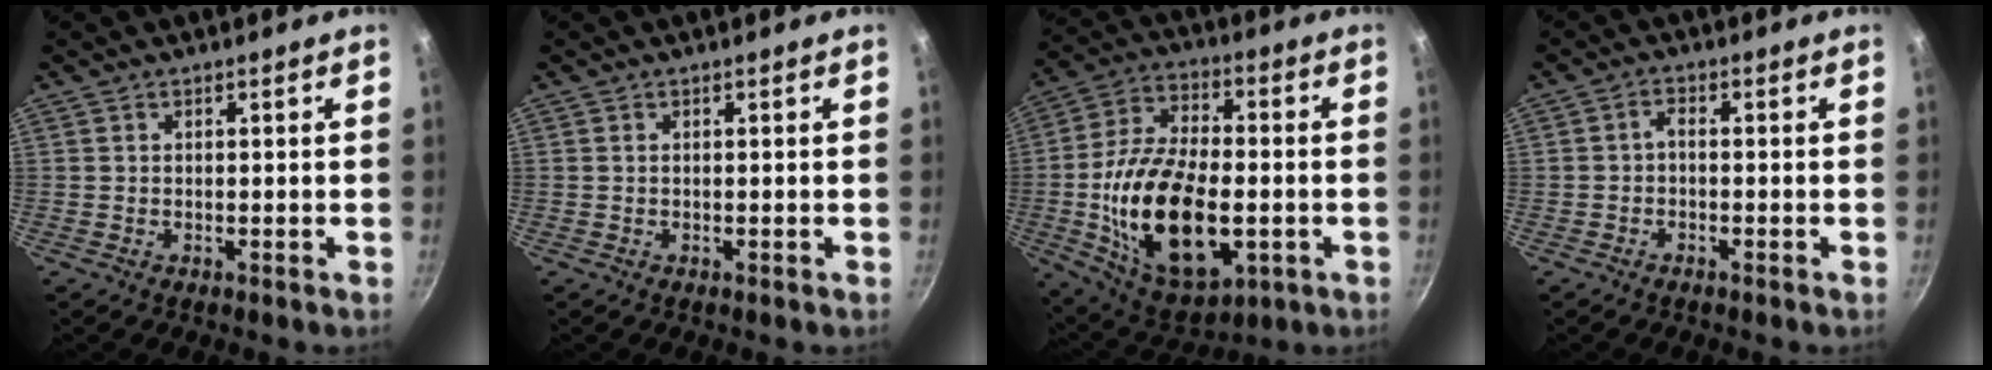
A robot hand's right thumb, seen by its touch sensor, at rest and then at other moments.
{"total": 0.0}
{"total": 24.4, "force": [-4.1, 13.5, 20.0], "torque": [-0.353, 0.018, -0.059]}
{"total": 1.9, "force": [-0.9, 0.9, 1.4], "torque": [-0.031, 0.014, -0.018]}